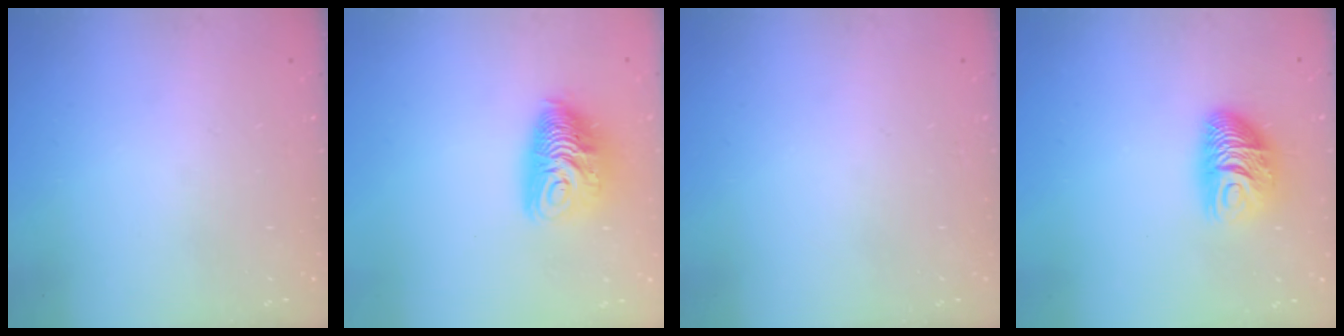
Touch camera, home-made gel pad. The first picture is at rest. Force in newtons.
{"total": 10.6, "press": 10.6, "slide": 0.8}
{"total": 0.0}
{"total": 9.1, "press": 9.1, "slide": 0.9}